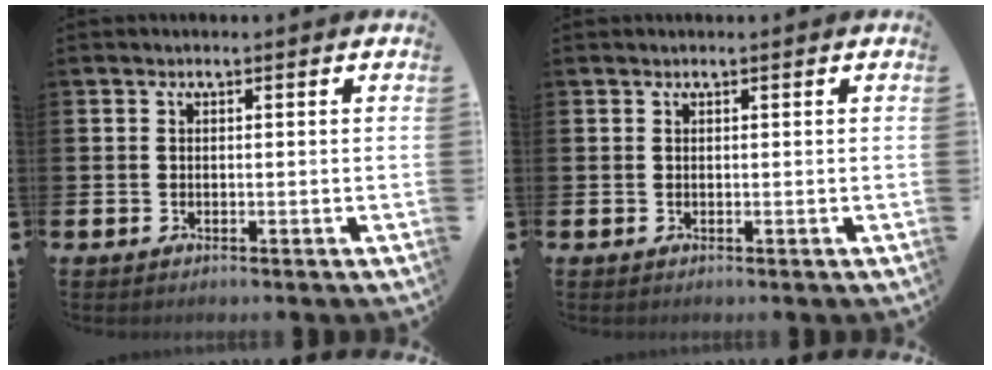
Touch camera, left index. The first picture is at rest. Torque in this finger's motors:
{"motor_torque": [0.06, 0.24, -0.03, -0.01]}